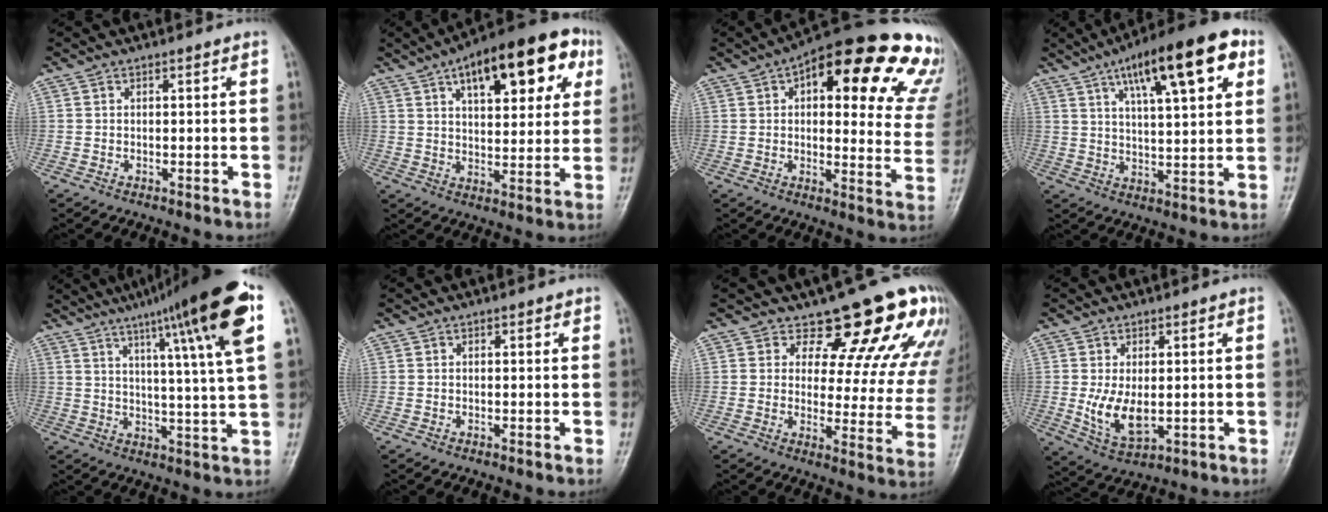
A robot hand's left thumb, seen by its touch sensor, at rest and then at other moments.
{"total": 20.2, "force": [8.8, 8.9, 15.9], "torque": [-0.192, 0.002, 0.125]}
{"total": 25.8, "force": [14.0, 9.8, 19.3], "torque": [-0.206, -0.015, 0.160]}
{"total": 18.1, "force": [8.4, 5.4, 15.0], "torque": [-0.205, -0.009, 0.126]}
{"total": 19.8, "force": [9.9, 1.1, 17.2], "torque": [-0.245, -0.016, 0.136]}
{"total": 0.8, "force": [0.4, 0.5, 0.4], "torque": [0.004, 0.000, 0.001]}
{"total": 17.5, "force": [13.2, 7.6, 8.6], "torque": [-0.047, -0.077, 0.147]}
{"total": 7.5, "force": [-0.1, 4.3, 6.1], "torque": [-0.105, -0.019, 0.009]}